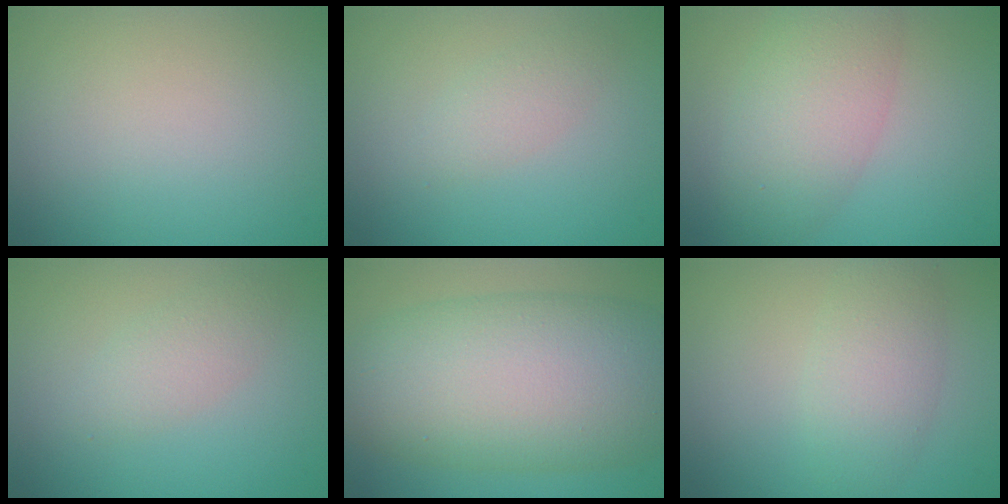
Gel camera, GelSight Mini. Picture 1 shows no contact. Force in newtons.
{"total": 1.6, "press": 1.6, "slide": 0.1}
{"total": 5.9, "press": 5.9, "slide": 0.4}
{"total": 2.0, "press": 2.0, "slide": 0.1}
{"total": 13.3, "press": 13.3, "slide": 0.0}
{"total": 3.5, "press": 3.5, "slide": 0.2}